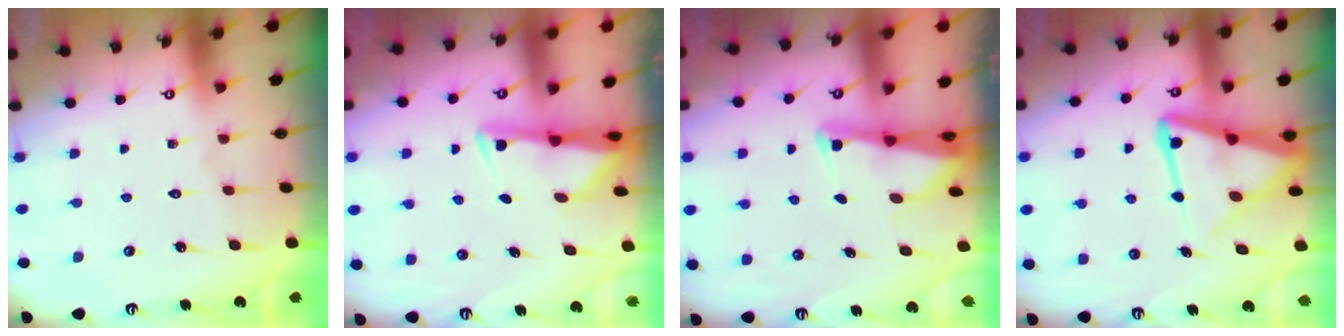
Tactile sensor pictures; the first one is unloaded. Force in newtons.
{"total": 3.0, "press": 3.0, "slide": 0.6}
{"total": 2.4, "press": 2.4, "slide": 0.3}
{"total": 13.3, "press": 13.3, "slide": 1.3}